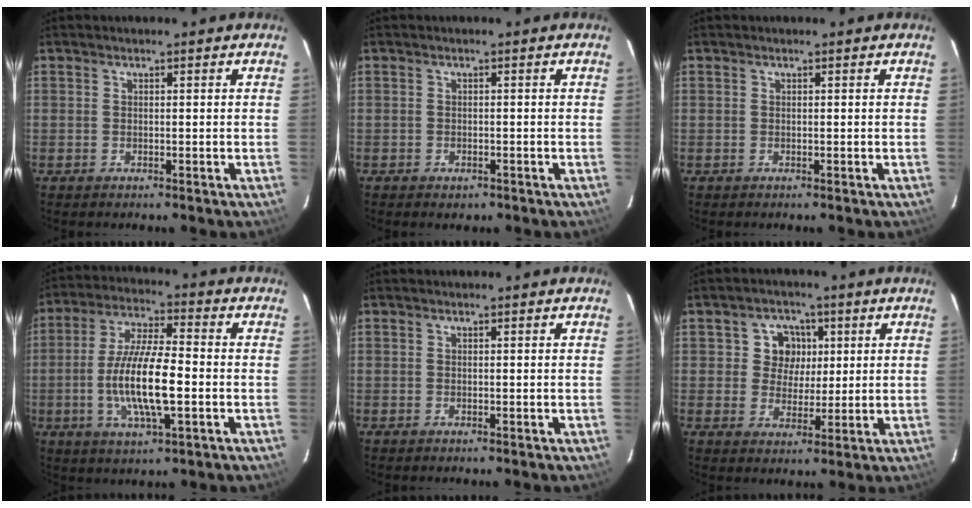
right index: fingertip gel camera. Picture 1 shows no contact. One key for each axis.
{"total": 1.7, "fx": -1.0, "fy": 1.3, "fz": 0.6, "tx": -0.012, "ty": 0.000, "tz": -0.011}
{"total": 0.0}
{"total": 13.3, "fx": -2.7, "fy": 3.2, "fz": 12.6, "tx": -0.249, "ty": -0.006, "tz": -0.051}
{"total": 0.0}
{"total": 6.4, "fx": 1.5, "fy": 5.9, "fz": 2.0, "tx": -0.034, "ty": 0.011, "tz": 0.025}